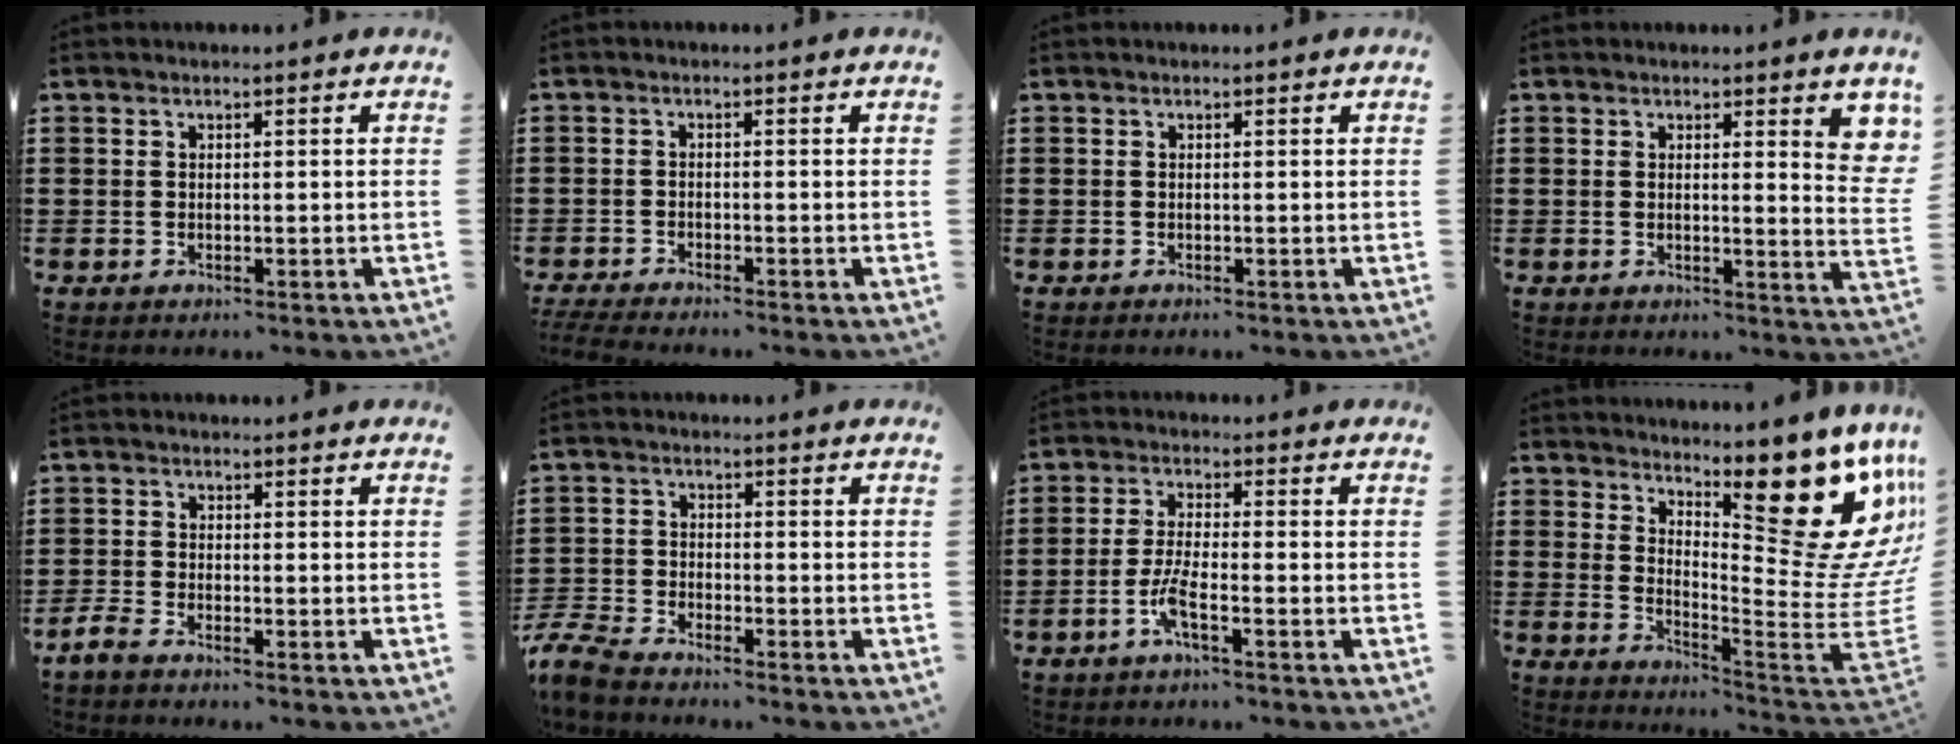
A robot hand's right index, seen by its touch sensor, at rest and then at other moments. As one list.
[{"total": 2.3, "force": [-2.2, -0.2, 0.5], "torque": [-0.016, -0.007, -0.047]}, {"total": 0.0}, {"total": 3.9, "force": [1.6, 0.7, 3.4], "torque": [-0.047, -0.009, 0.024]}, {"total": 2.0, "force": [-1.9, 0.1, 0.6], "torque": [-0.029, -0.001, -0.044]}, {"total": 5.0, "force": [-4.9, 0.4, 1.0], "torque": [-0.052, -0.009, -0.106]}, {"total": 4.5, "force": [-2.6, 0.3, 3.7], "torque": [-0.091, -0.011, -0.056]}, {"total": 18.1, "force": [8.7, 6.9, 14.3], "torque": [-0.188, -0.074, 0.139]}]